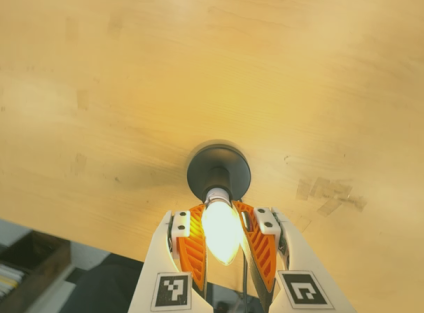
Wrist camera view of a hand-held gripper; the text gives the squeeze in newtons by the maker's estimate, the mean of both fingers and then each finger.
{"total": 20.2, "left": 21.6, "right": 18.7}